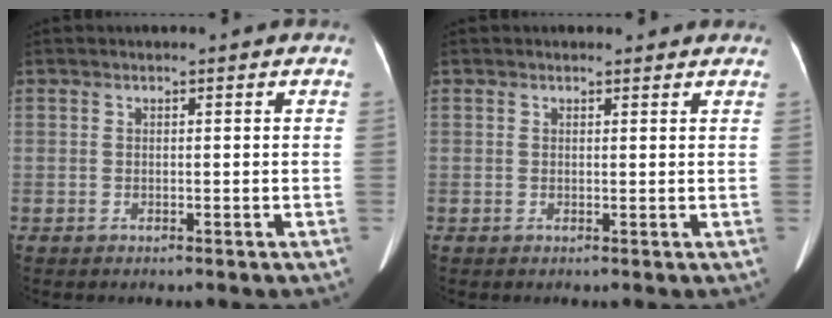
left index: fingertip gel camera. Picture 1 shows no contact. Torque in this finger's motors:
{"motor_torque": [0.17, 0.01, -0.15, 0.01]}